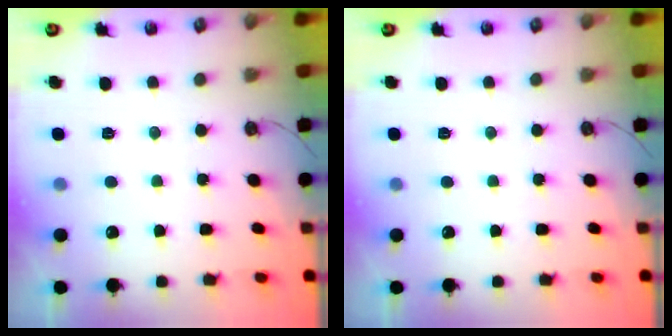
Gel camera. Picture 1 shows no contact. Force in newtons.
{"total": 0.0}